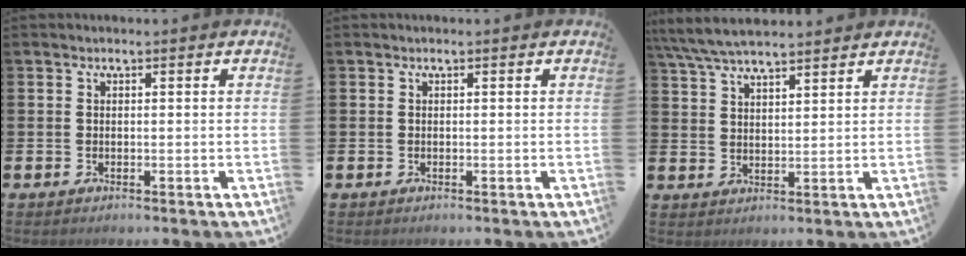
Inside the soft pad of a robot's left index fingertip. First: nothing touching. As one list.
[{"total": 0.0}, {"total": 6.1, "force": [5.7, 0.9, 2.0], "torque": [-0.058, -0.018, 0.105]}]